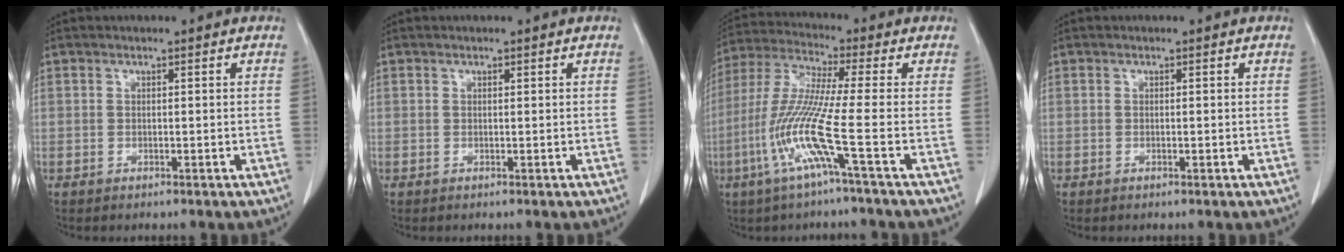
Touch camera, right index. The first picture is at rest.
{"total": 0.0}
{"total": 11.0, "force": [-4.0, -1.5, 10.1], "torque": [-0.212, -0.012, -0.089]}
{"total": 0.0}